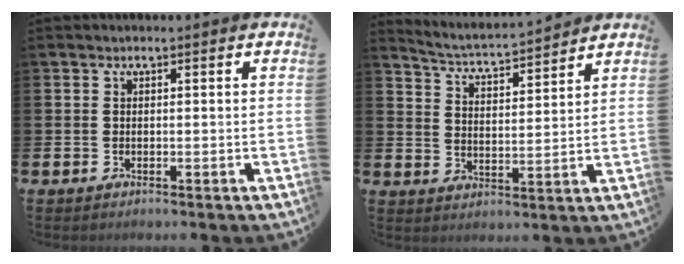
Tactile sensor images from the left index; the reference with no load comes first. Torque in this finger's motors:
{"motor_torque": [0.38, -0.82, -0.15, -0.01]}